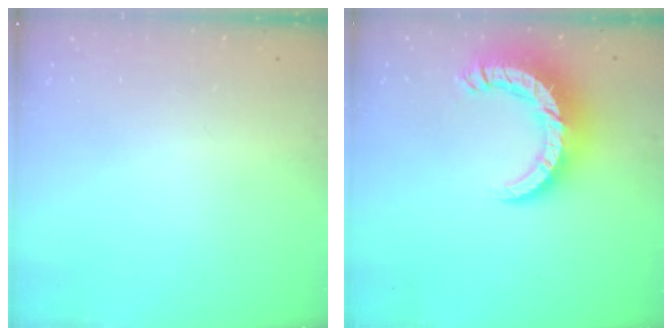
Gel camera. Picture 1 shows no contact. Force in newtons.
{"total": 12.7, "press": 12.7, "slide": 1.2}